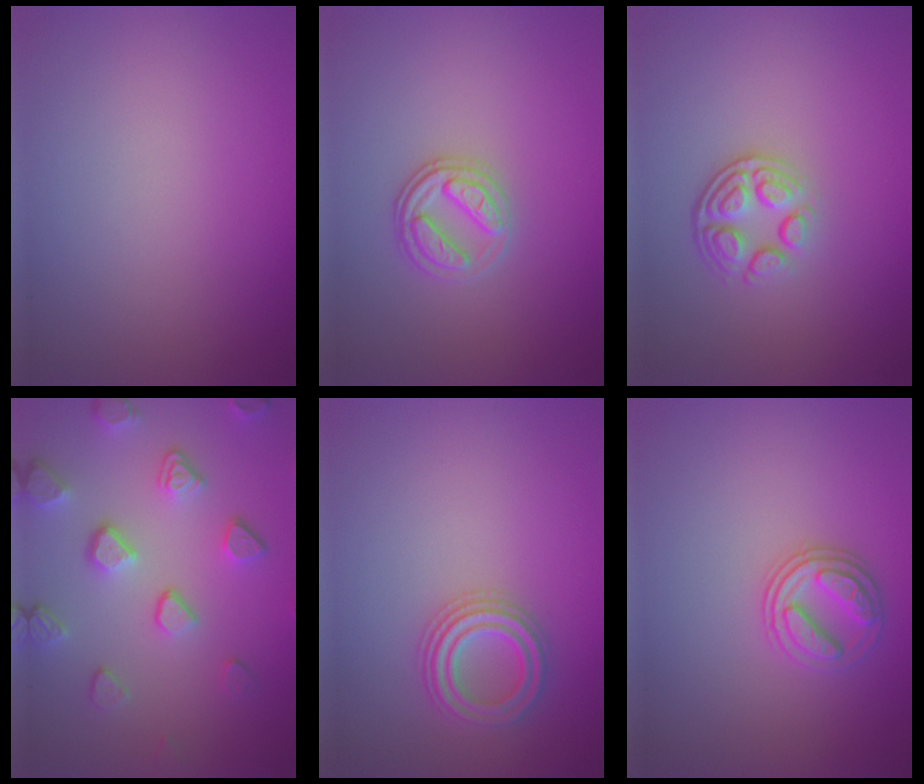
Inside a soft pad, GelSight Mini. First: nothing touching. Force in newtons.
{"total": 2.6, "press": 2.4, "slide": 1.0}
{"total": 4.0, "press": 2.8, "slide": 2.8}
{"total": 4.1, "press": 3.6, "slide": 2.0}
{"total": 2.9, "press": 2.9, "slide": 0.5}
{"total": 2.7, "press": 2.7, "slide": 0.7}